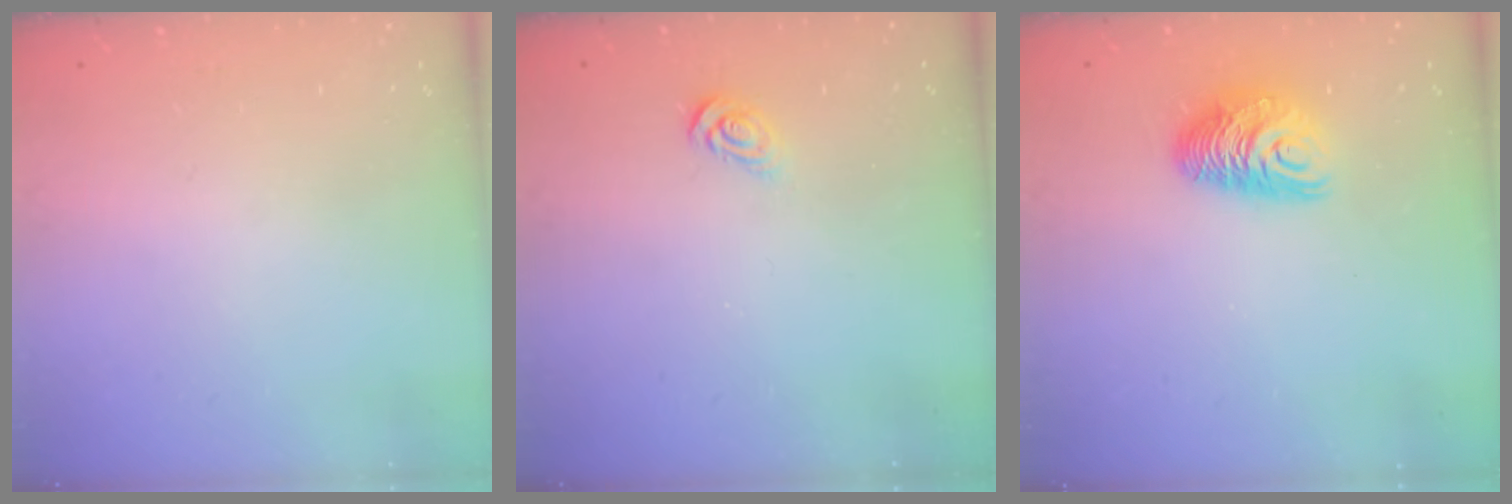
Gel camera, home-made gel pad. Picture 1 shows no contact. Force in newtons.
{"total": 3.7, "press": 3.7, "slide": 0.4}
{"total": 9.8, "press": 9.8, "slide": 0.2}